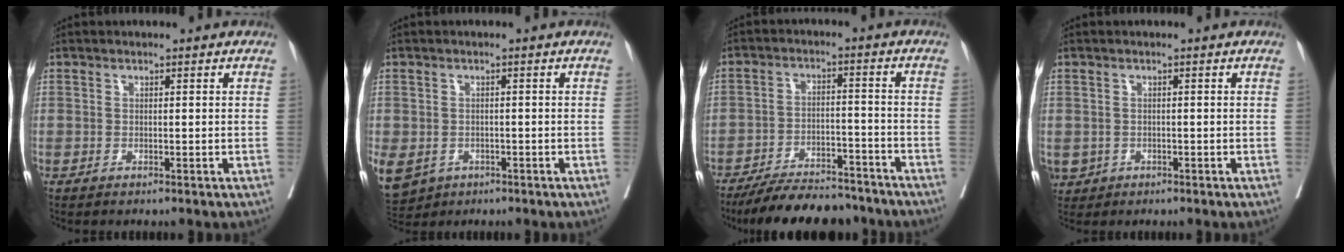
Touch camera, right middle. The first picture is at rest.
{"total": 14.0, "force": [-5.7, 11.5, 5.6], "torque": [-0.179, -0.011, -0.072]}
{"total": 13.4, "force": [-12.0, 3.7, 4.6], "torque": [-0.065, 0.009, -0.178]}
{"total": 3.3, "force": [-1.3, 3.0, 0.6], "torque": [-0.011, 0.002, -0.017]}